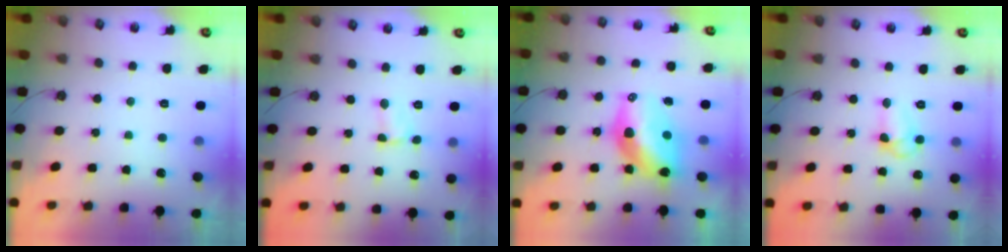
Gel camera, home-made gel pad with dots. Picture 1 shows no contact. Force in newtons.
{"total": 2.3, "press": 2.3, "slide": 0.3}
{"total": 13.1, "press": 13.1, "slide": 0.9}
{"total": 8.8, "press": 8.7, "slide": 0.7}